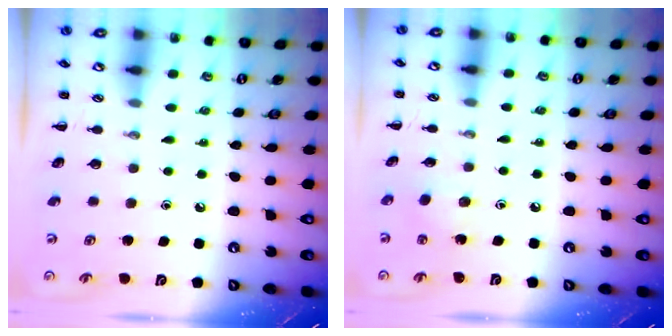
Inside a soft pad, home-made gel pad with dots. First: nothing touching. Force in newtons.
{"total": 2.4, "press": 2.3, "slide": 0.7}